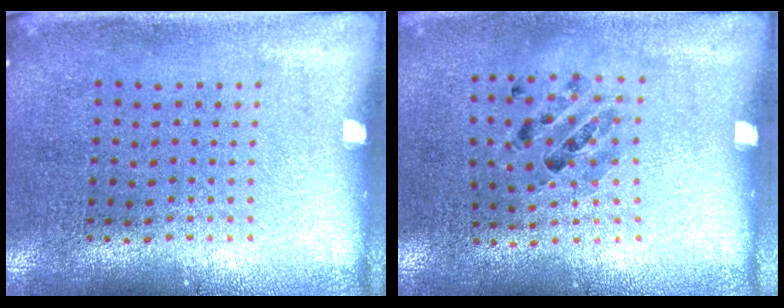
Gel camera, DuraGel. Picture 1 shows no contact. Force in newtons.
{"total": 0.9, "press": 0.7, "slide": 0.5}